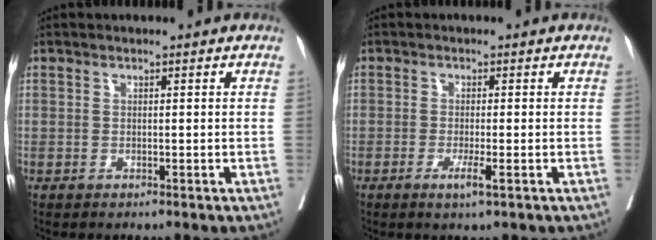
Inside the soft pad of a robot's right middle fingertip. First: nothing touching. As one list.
[{"total": 2.4, "force": [-1.1, -0.1, 2.2], "torque": [-0.035, -0.006, -0.020]}]